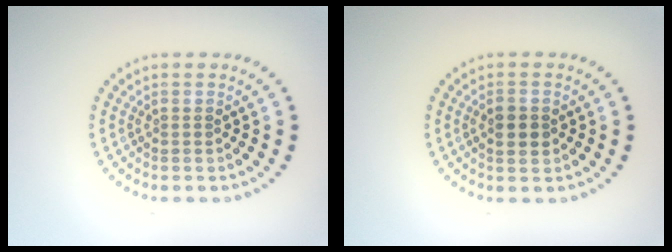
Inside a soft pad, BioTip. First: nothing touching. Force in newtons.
{"total": 2.3, "press": 2.2, "slide": 0.1}